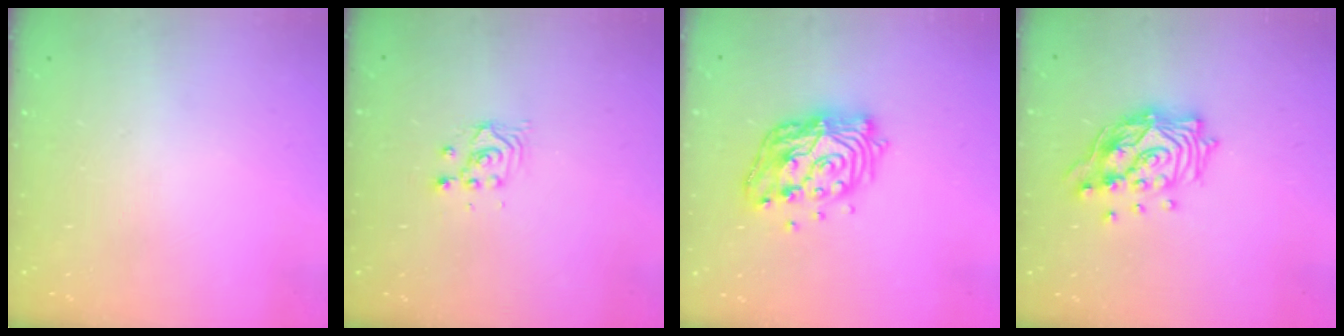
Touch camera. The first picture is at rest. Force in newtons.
{"total": 2.8, "press": 2.8, "slide": 0.1}
{"total": 18.0, "press": 17.9, "slide": 1.6}
{"total": 15.2, "press": 15.2, "slide": 1.1}